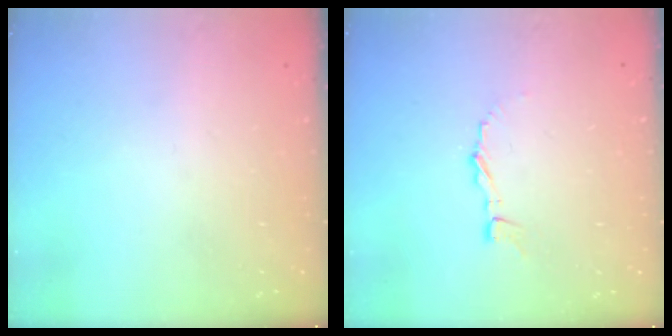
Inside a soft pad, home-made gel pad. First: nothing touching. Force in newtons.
{"total": 3.8, "press": 3.8, "slide": 0.2}